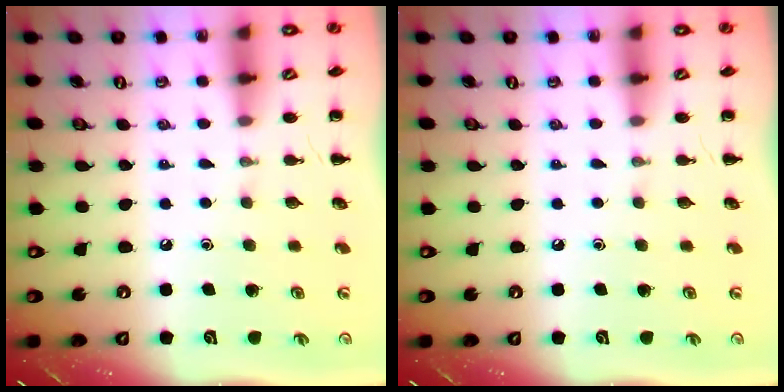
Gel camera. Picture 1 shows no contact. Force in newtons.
{"total": 0.0}